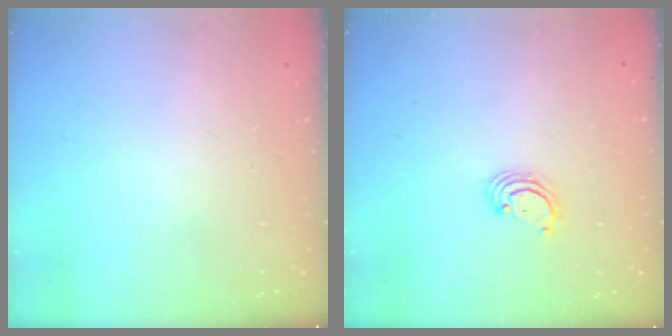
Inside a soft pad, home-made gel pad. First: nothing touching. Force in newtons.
{"total": 2.3, "press": 2.3, "slide": 0.1}